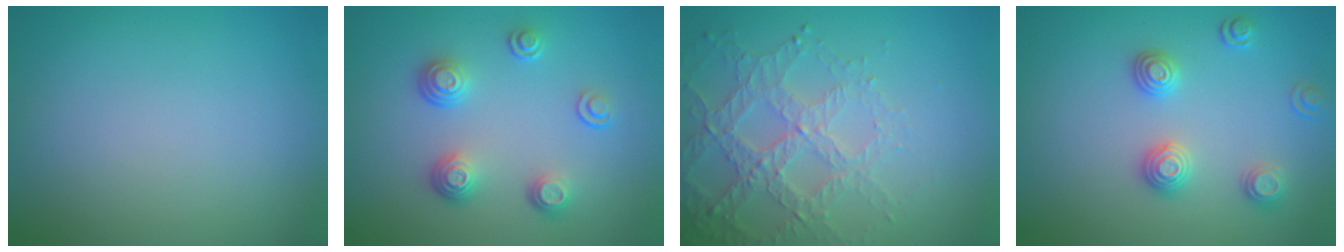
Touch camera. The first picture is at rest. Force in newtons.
{"total": 3.6, "press": 2.7, "slide": 2.4}
{"total": 4.1, "press": 3.8, "slide": 1.6}
{"total": 2.7, "press": 2.6, "slide": 0.9}